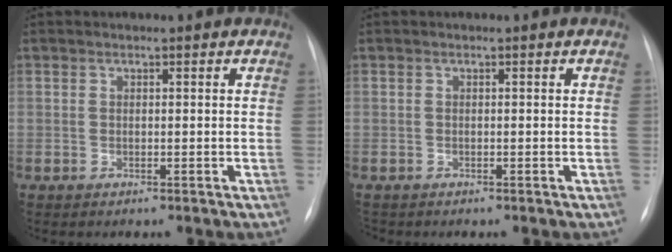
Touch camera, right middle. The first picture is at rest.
{"total": 0.6, "force": [-0.5, 0.3, 0.1], "torque": [-0.004, 0.001, -0.009]}